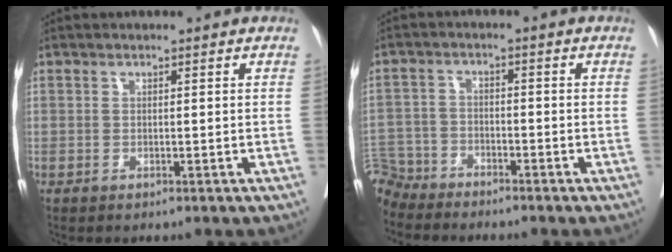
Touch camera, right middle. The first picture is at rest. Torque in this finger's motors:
{"motor_torque": [1.03, -1.11, 0.87, 0.01]}